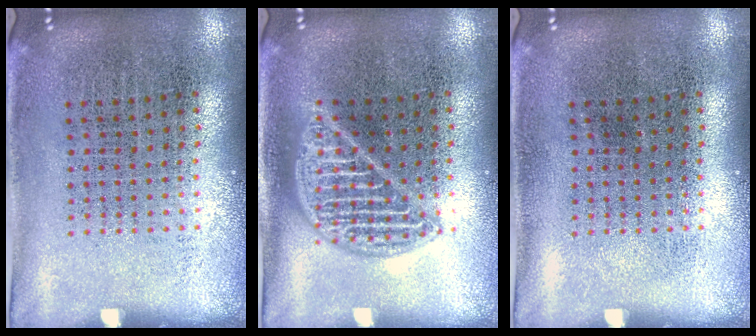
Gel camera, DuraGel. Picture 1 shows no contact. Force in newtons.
{"total": 2.1, "press": 2.1, "slide": 0.2}
{"total": 0.0}